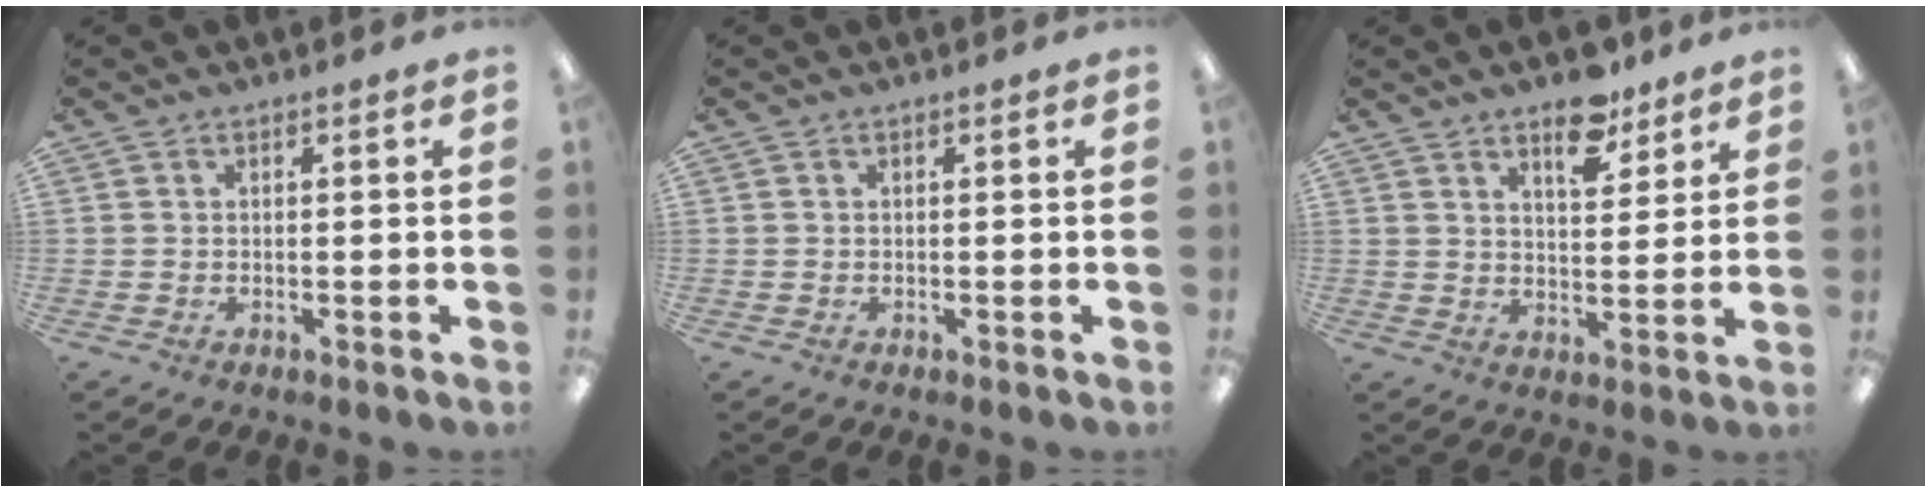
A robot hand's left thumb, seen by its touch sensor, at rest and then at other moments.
{"total": 0.0}
{"total": 9.3, "force": [6.8, 4.2, 4.7], "torque": [-0.046, -0.042, 0.113]}